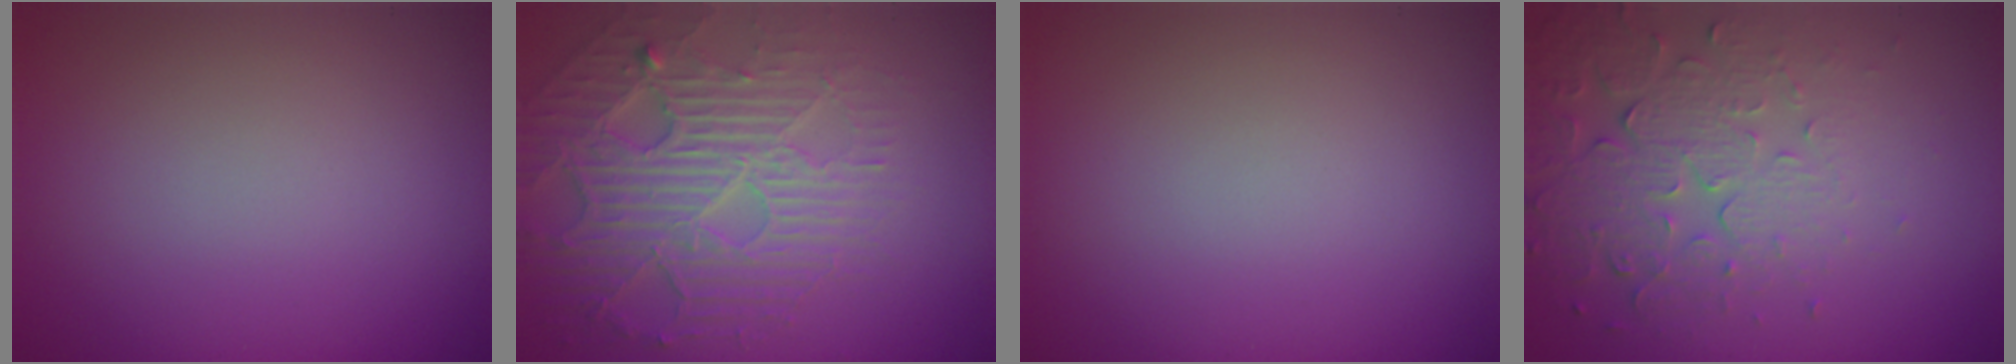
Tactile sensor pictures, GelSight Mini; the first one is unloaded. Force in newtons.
{"total": 6.2, "press": 4.7, "slide": 4.0}
{"total": 0.0}
{"total": 5.1, "press": 3.6, "slide": 3.6}